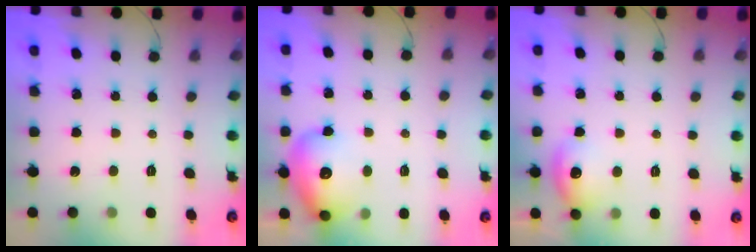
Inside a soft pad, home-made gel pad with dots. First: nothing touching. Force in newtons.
{"total": 14.8, "press": 14.6, "slide": 2.1}
{"total": 9.1, "press": 9.0, "slide": 1.3}